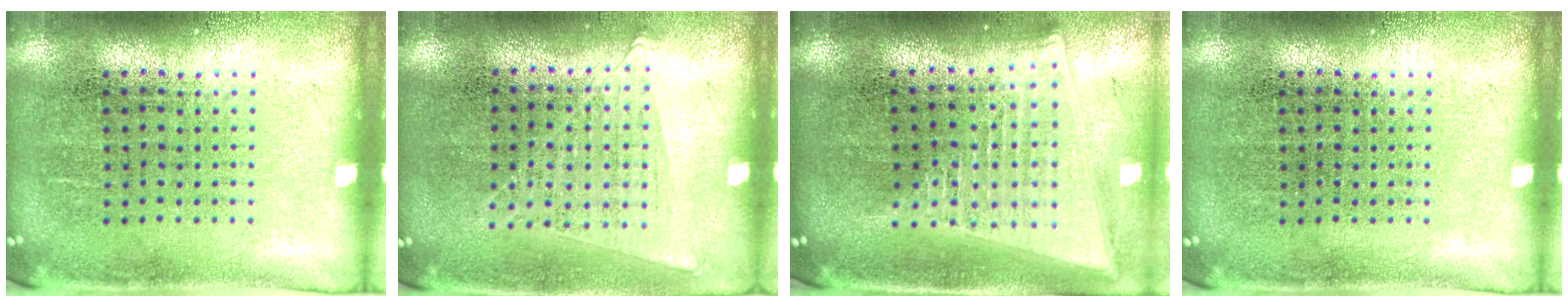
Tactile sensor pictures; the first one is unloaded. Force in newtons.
{"total": 1.1, "press": 1.0, "slide": 0.5}
{"total": 2.1, "press": 1.7, "slide": 1.1}
{"total": 0.0}